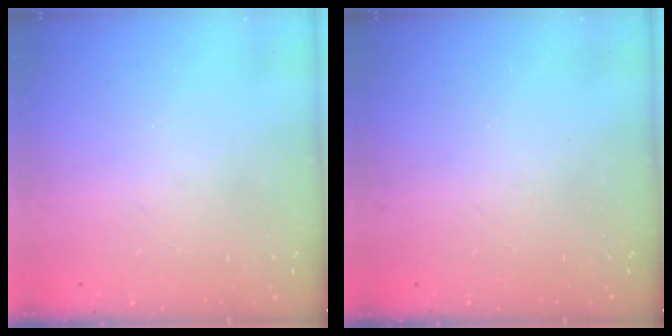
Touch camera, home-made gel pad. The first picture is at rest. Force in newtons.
{"total": 0.0}